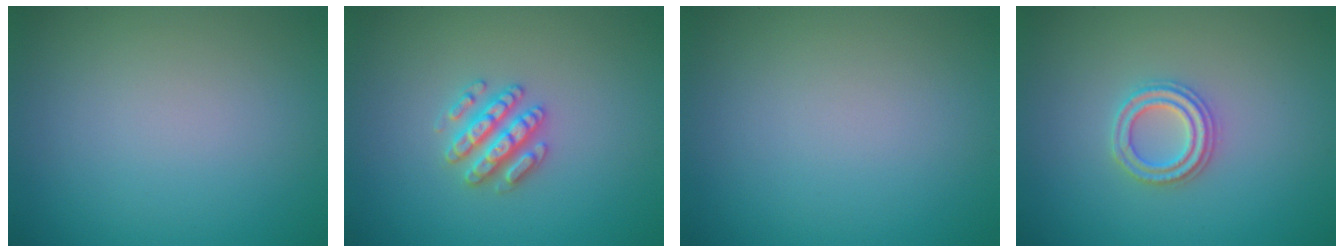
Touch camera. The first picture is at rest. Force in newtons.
{"total": 3.0, "press": 2.9, "slide": 0.6}
{"total": 0.0}
{"total": 2.4, "press": 2.3, "slide": 0.5}